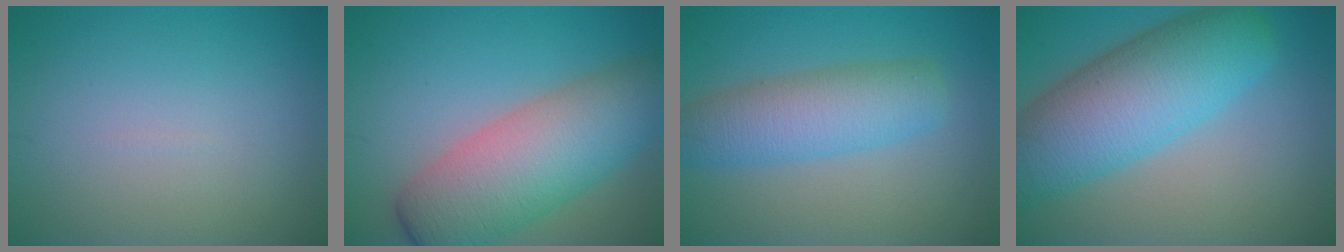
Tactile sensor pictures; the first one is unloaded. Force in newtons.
{"total": 9.2, "press": 9.2, "slide": 0.5}
{"total": 5.4, "press": 5.4, "slide": 0.3}
{"total": 10.1, "press": 10.1, "slide": 0.4}